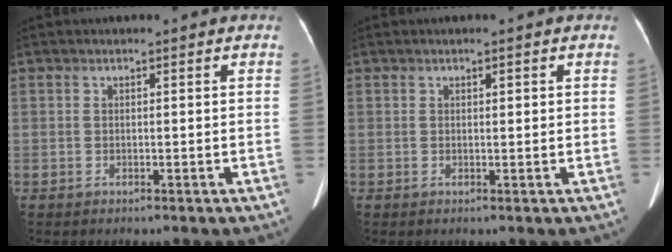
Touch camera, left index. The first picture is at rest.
{"total": 0.9, "force": [0.4, 0.3, 0.7], "torque": [-0.010, 0.000, 0.005]}